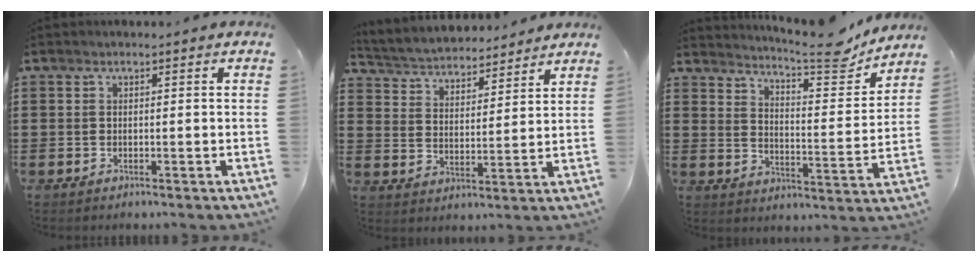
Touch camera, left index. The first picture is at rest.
{"total": 4.0, "force": [3.9, 0.5, 0.2], "torque": [-0.026, -0.028, 0.064]}
{"total": 8.3, "force": [7.6, 0.5, 3.4], "torque": [-0.063, -0.058, 0.127]}